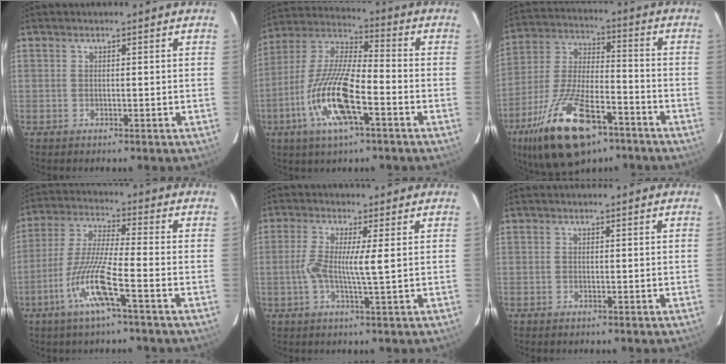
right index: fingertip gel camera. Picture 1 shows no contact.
{"total": 15.3, "force": [-5.8, 3.3, 13.8], "torque": [-0.289, -0.006, -0.108]}
{"total": 18.8, "force": [-11.4, 6.0, 13.7], "torque": [-0.288, -0.025, -0.204]}
{"total": 10.8, "force": [-4.8, -0.1, 9.7], "torque": [-0.200, -0.006, -0.099]}
{"total": 5.3, "force": [0.1, -0.1, 5.3], "torque": [-0.111, -0.002, -0.002]}
{"total": 0.0}